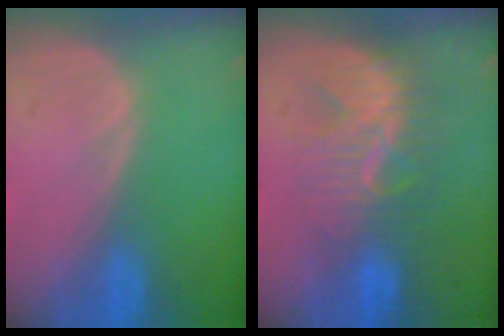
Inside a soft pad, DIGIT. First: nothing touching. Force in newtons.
{"total": 8.0, "press": 7.8, "slide": 1.9}